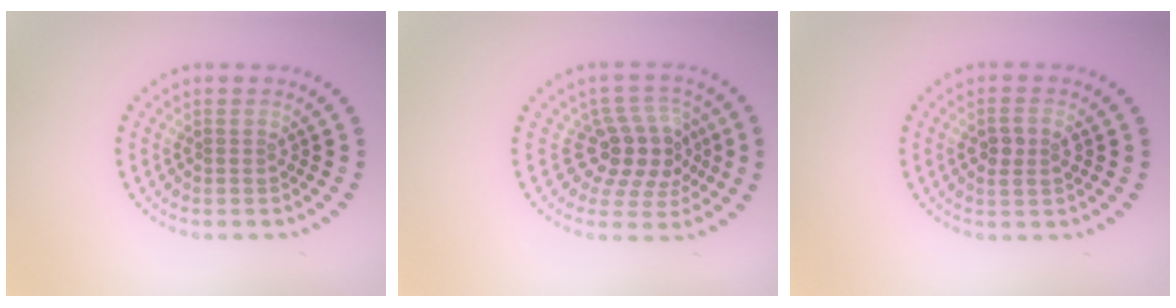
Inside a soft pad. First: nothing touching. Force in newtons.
{"total": 4.2, "press": 3.7, "slide": 2.1}
{"total": 1.9, "press": 1.8, "slide": 0.5}